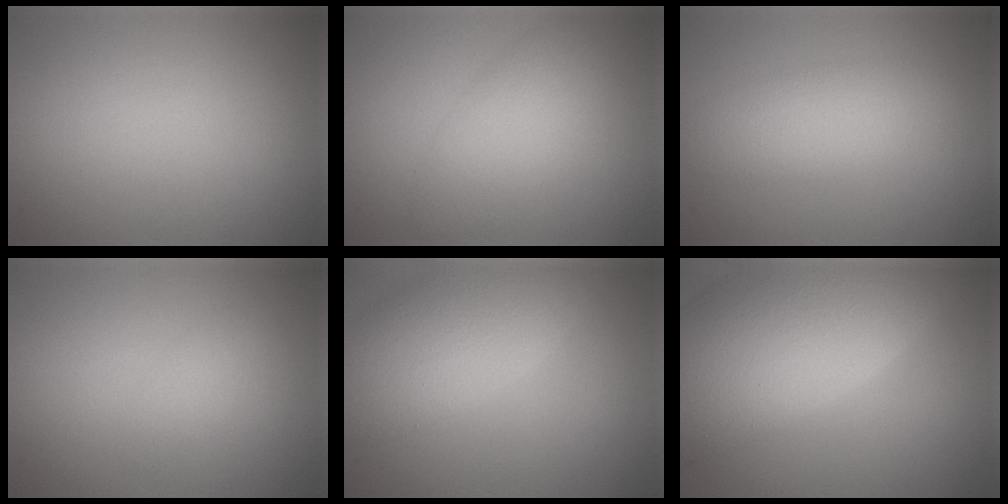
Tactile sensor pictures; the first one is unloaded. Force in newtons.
{"total": 4.1, "press": 4.1, "slide": 0.3}
{"total": 3.5, "press": 3.5, "slide": 0.3}
{"total": 1.1, "press": 1.1, "slide": 0.0}
{"total": 6.9, "press": 6.9, "slide": 0.5}
{"total": 13.0, "press": 13.0, "slide": 1.0}